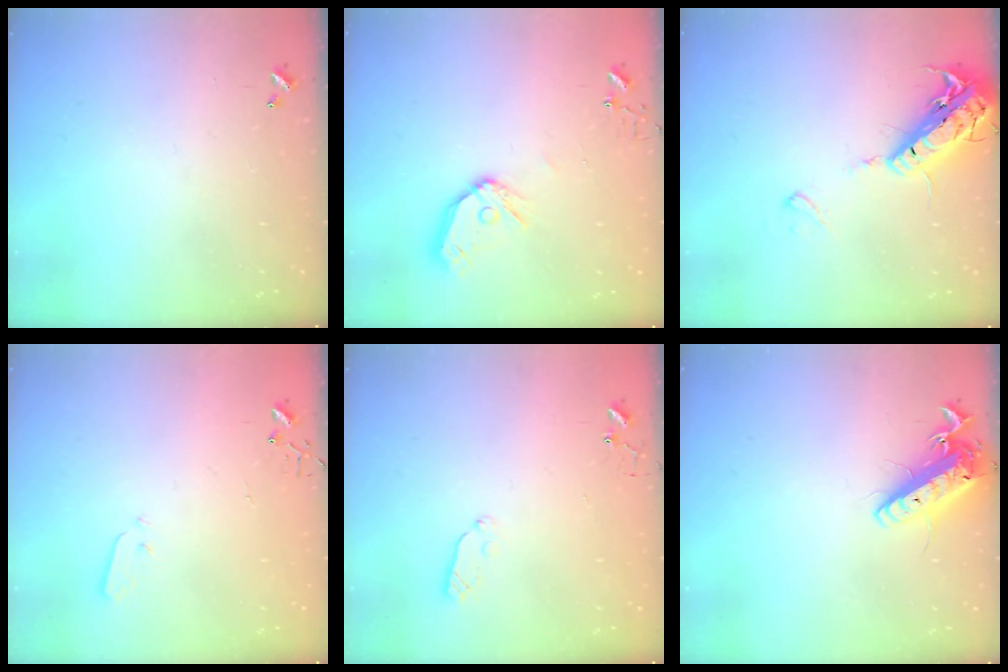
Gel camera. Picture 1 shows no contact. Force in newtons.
{"total": 11.3, "press": 11.3, "slide": 1.3}
{"total": 17.5, "press": 17.2, "slide": 3.6}
{"total": 2.9, "press": 2.9, "slide": 0.4}
{"total": 4.5, "press": 4.5, "slide": 0.4}
{"total": 14.0, "press": 13.8, "slide": 2.7}